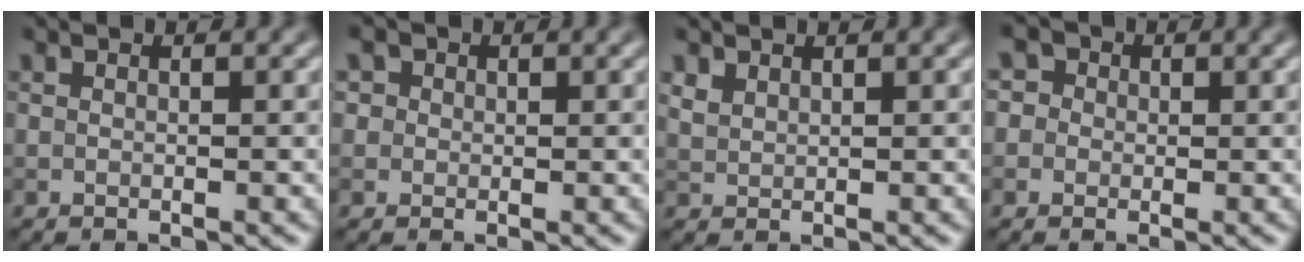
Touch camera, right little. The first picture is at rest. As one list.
[{"total": 2.6, "force": [1.2, 2.1, 0.9], "torque": [-0.012, 0.008, 0.009]}, {"total": 1.3, "force": [1.0, 0.7, 0.4], "torque": [-0.015, 0.000, 0.026]}, {"total": 4.0, "force": [1.6, 3.4, 1.5], "torque": [-0.005, 0.023, -0.004]}]